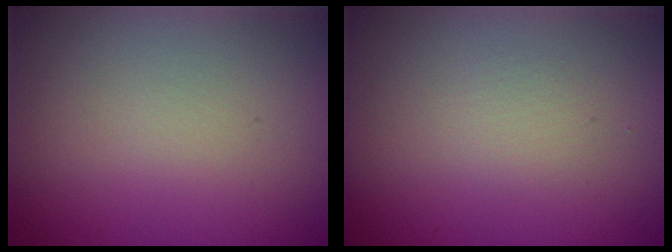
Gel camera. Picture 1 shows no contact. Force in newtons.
{"total": 2.6, "press": 2.6, "slide": 0.3}